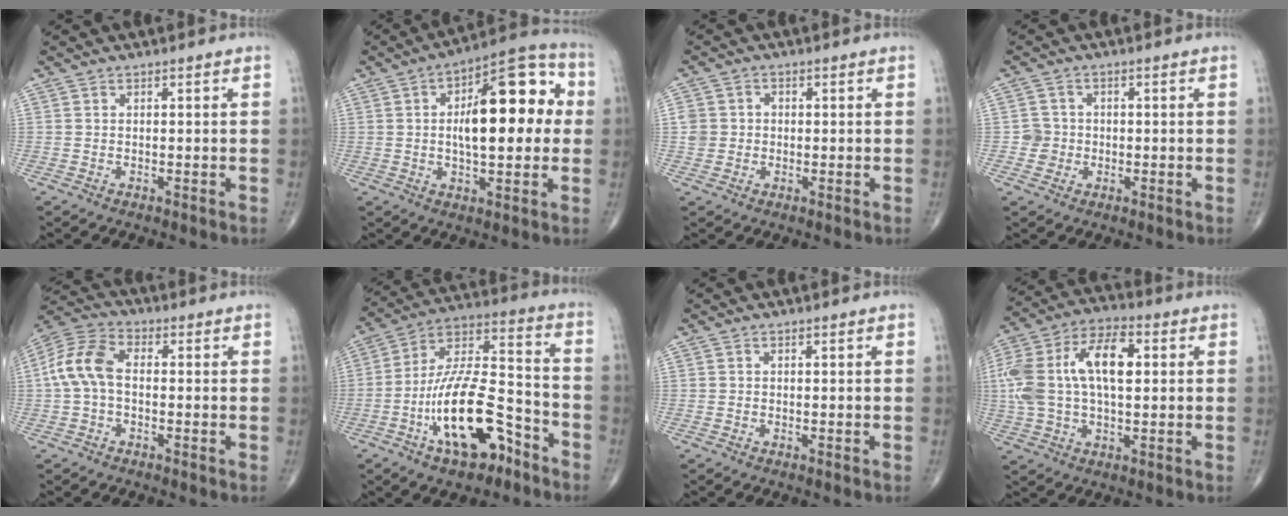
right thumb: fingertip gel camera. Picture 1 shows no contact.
{"total": 18.5, "force": [1.9, 8.0, 16.5], "torque": [-0.214, 0.027, 0.021]}
{"total": 3.9, "force": [0.0, 3.7, 1.2], "torque": [-0.007, 0.009, 0.002]}
{"total": 2.9, "force": [-0.5, 2.9, 0.2], "torque": [0.019, 0.009, -0.012]}
{"total": 9.4, "force": [-0.2, 5.8, 7.4], "torque": [-0.157, 0.028, -0.015]}
{"total": 19.2, "force": [-8.8, 8.3, 14.9], "torque": [-0.252, 0.070, -0.150]}
{"total": 0.0}
{"total": 18.8, "force": [2.6, 9.9, 15.7], "torque": [-0.322, 0.029, 0.040]}